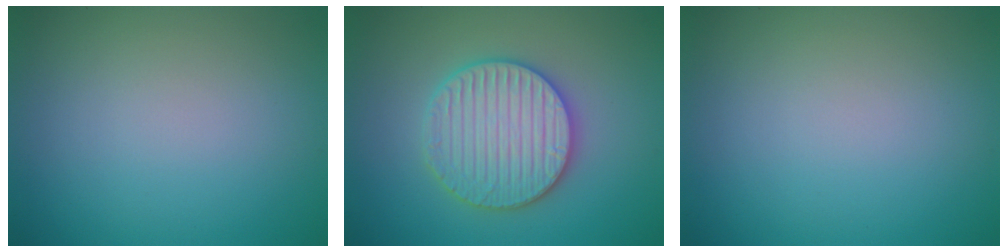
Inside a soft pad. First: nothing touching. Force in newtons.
{"total": 5.9, "press": 5.7, "slide": 1.1}
{"total": 0.0}